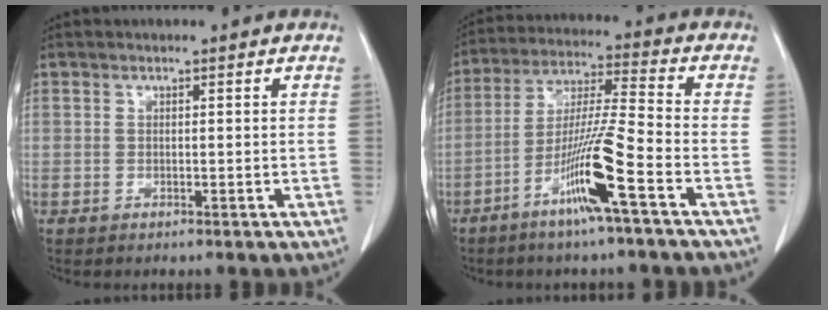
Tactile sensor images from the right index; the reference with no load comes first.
{"total": 11.6, "force": [-5.8, -1.1, 10.0], "torque": [-0.196, -0.010, -0.112]}